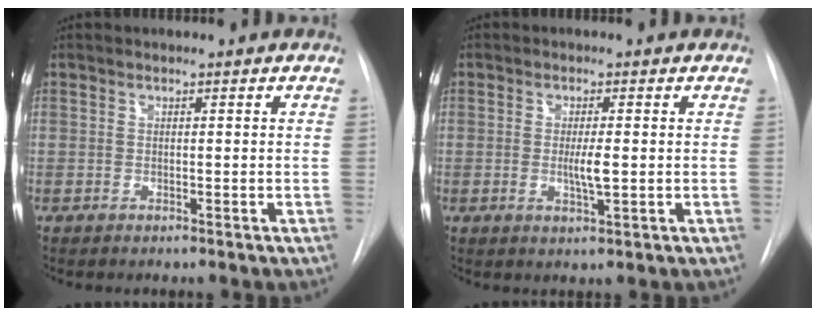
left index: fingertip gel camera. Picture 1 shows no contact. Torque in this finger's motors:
{"motor_torque": [0.39, 0.16, 0.10, 0.03]}